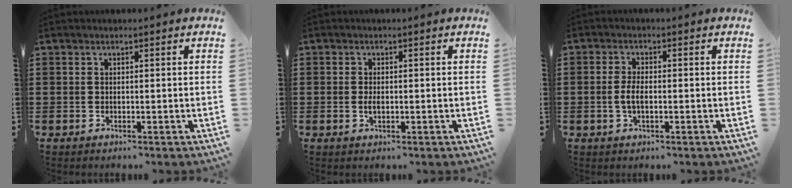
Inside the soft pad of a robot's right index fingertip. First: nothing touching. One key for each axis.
{"total": 1.7, "fx": -0.3, "fy": 0.7, "fz": 1.5, "tx": -0.029, "ty": 0.000, "tz": -0.005}
{"total": 2.8, "fx": -0.5, "fy": 1.1, "fz": 2.6, "tx": -0.062, "ty": -0.002, "tz": -0.013}